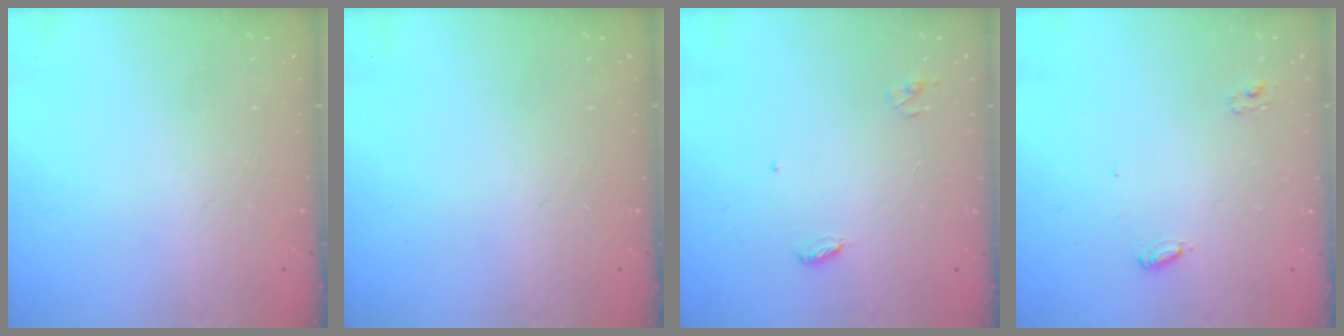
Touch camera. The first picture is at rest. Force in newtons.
{"total": 0.0}
{"total": 3.8, "press": 3.7, "slide": 0.4}
{"total": 4.2, "press": 4.2, "slide": 0.3}